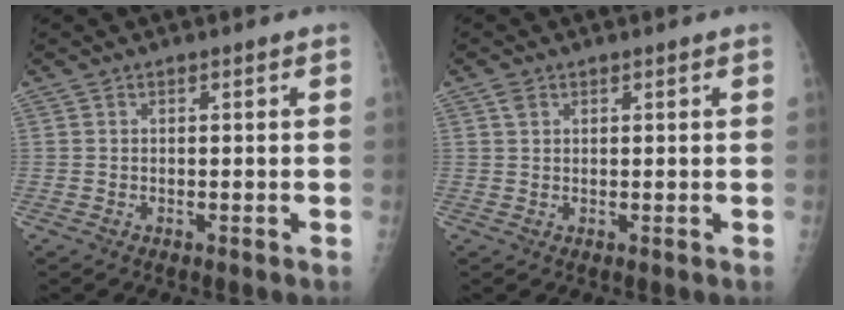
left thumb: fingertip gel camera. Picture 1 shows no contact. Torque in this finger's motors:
{"motor_torque": [0.30, 0.08, 0.19, -0.26, 0.05]}